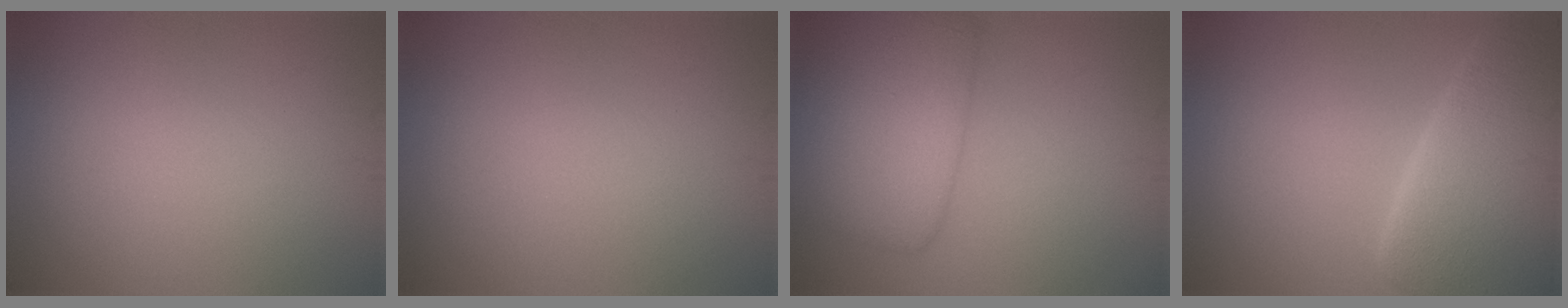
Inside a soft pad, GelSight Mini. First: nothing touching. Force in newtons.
{"total": 0.0}
{"total": 5.7, "press": 5.7, "slide": 0.2}
{"total": 10.0, "press": 9.9, "slide": 0.6}